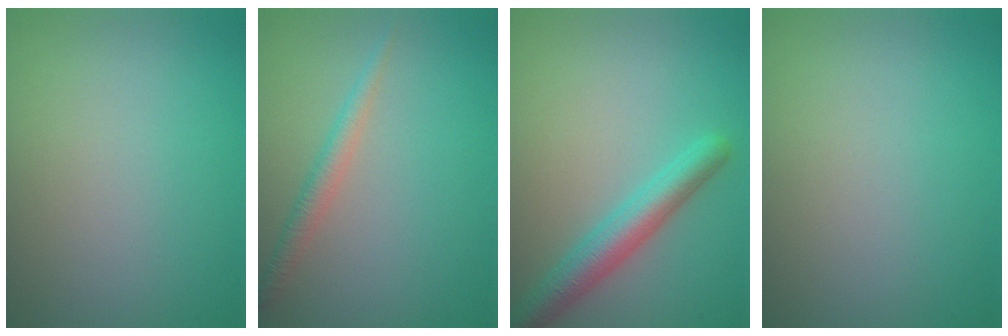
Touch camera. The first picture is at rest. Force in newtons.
{"total": 1.8, "press": 1.8, "slide": 0.1}
{"total": 4.0, "press": 4.0, "slide": 0.1}
{"total": 0.0}